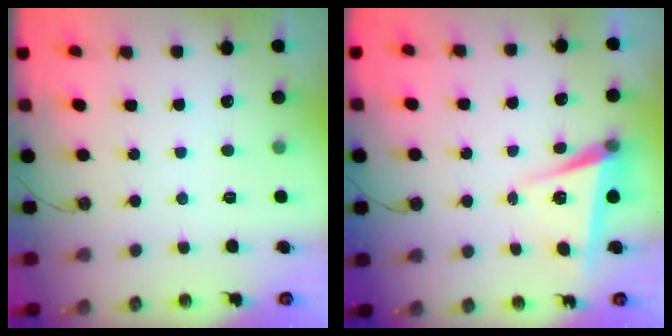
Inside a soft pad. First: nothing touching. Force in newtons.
{"total": 6.8, "press": 5.8, "slide": 3.7}